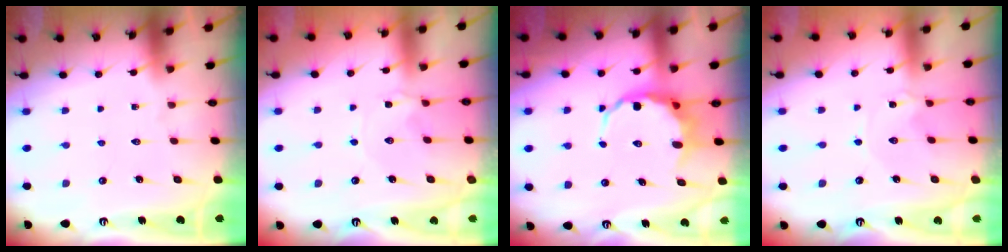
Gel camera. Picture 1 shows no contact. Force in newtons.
{"total": 1.8, "press": 1.7, "slide": 0.3}
{"total": 7.3, "press": 7.0, "slide": 2.0}
{"total": 0.0}